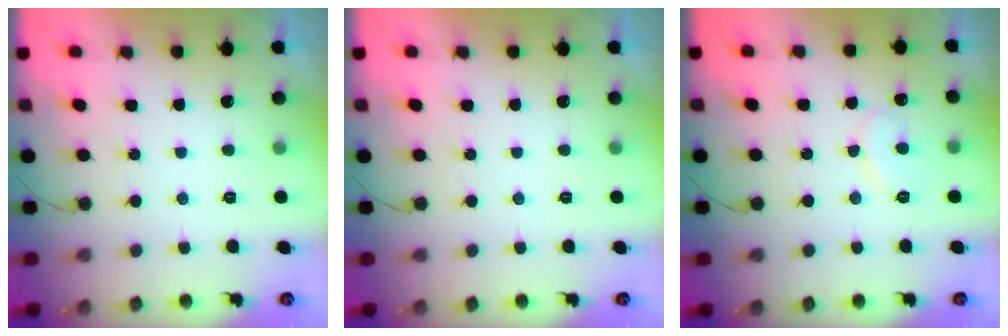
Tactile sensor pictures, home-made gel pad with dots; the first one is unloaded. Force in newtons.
{"total": 0.0}
{"total": 7.4, "press": 7.4, "slide": 0.5}